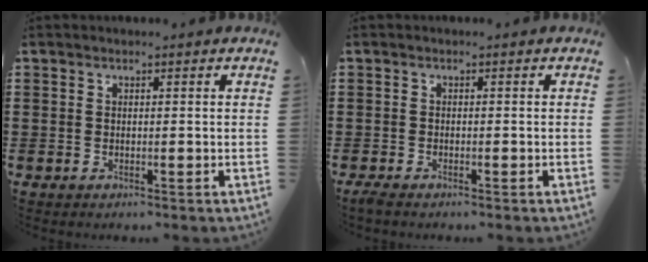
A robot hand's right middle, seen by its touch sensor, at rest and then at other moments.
{"total": 1.0, "force": [-0.8, 0.2, 0.6], "torque": [-0.018, -0.006, -0.017]}